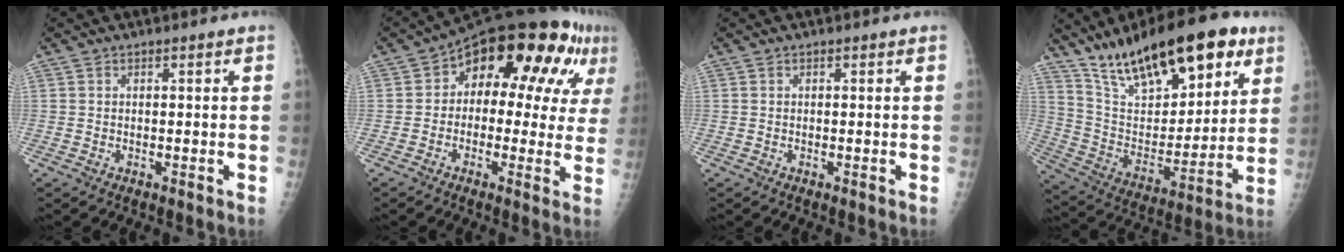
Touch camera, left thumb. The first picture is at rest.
{"total": 18.8, "force": [6.0, 10.5, 14.4], "torque": [-0.132, 0.027, 0.066]}
{"total": 0.0}
{"total": 25.6, "force": [16.1, 10.3, 17.0], "torque": [-0.232, -0.042, 0.274]}